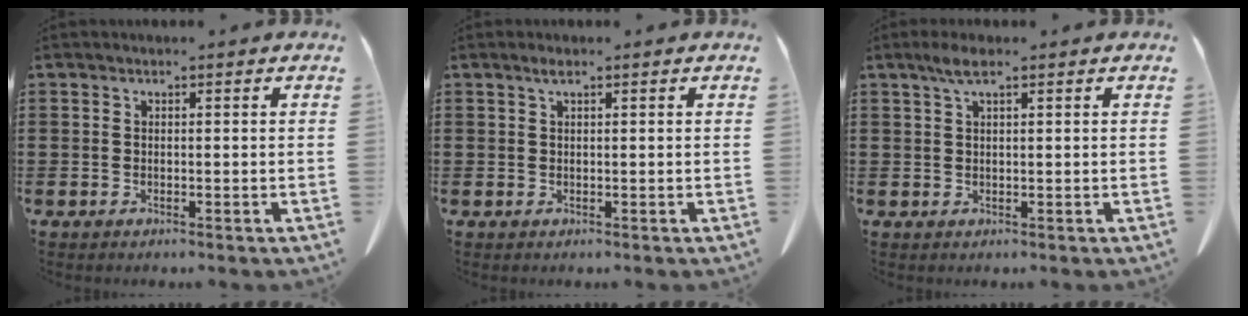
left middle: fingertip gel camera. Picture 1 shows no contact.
{"total": 1.0, "force": [0.6, 0.2, 0.8], "torque": [-0.018, 0.001, 0.010]}
{"total": 2.7, "force": [1.5, 0.6, 2.2], "torque": [-0.047, 0.003, 0.026]}